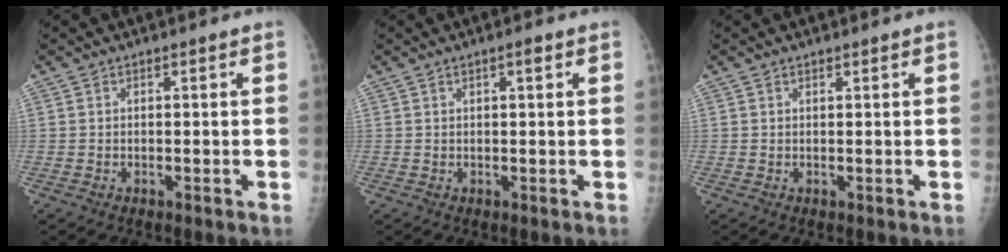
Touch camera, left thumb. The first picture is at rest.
{"total": 1.7, "force": [0.8, 0.4, 1.4], "torque": [-0.018, 0.001, 0.009]}
{"total": 0.5, "force": [0.4, 0.2, 0.3], "torque": [-0.004, -0.003, 0.008]}